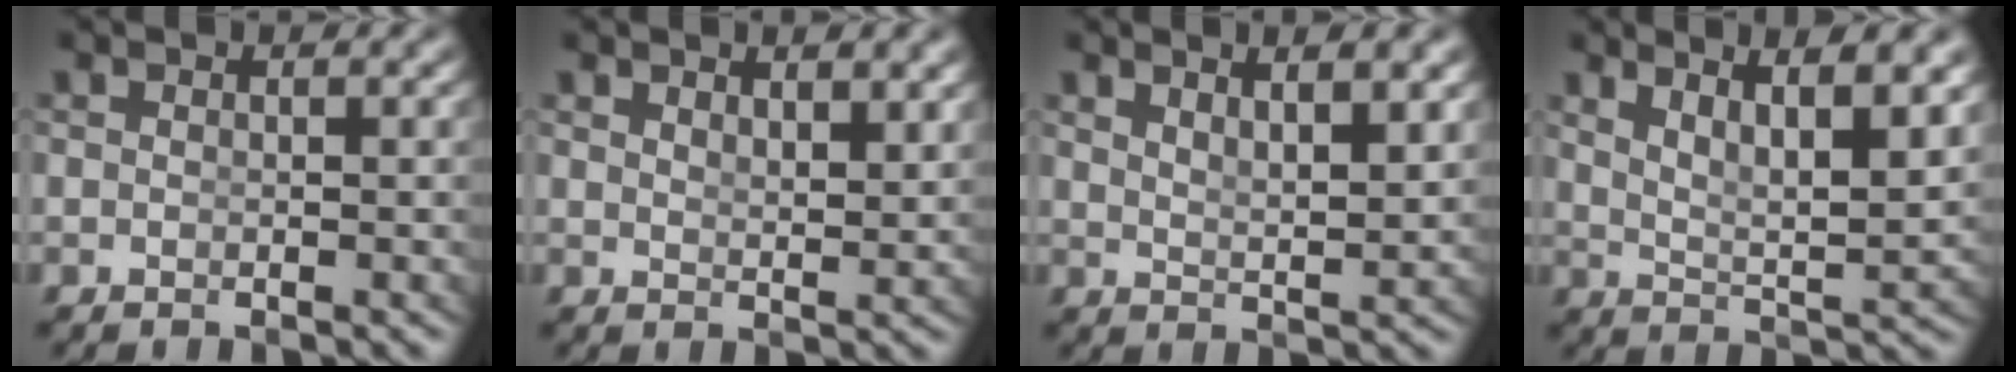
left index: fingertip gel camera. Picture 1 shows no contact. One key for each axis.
{"total": 1.8, "fx": 1.6, "fy": -0.4, "fz": 0.6, "tx": -0.006, "ty": -0.015, "tz": 0.038}
{"total": 3.6, "fx": 2.5, "fy": 0.3, "fz": 2.6, "tx": -0.042, "ty": -0.010, "tz": 0.052}
{"total": 6.6, "fx": 3.4, "fy": 2.2, "fz": 5.2, "tx": -0.073, "ty": -0.005, "tz": 0.058}